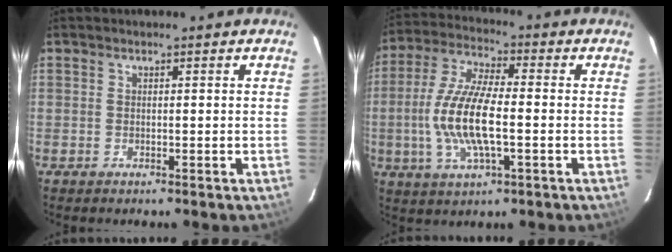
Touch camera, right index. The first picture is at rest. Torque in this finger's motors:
{"motor_torque": [1.49, -0.65, 1.04, 0.21]}